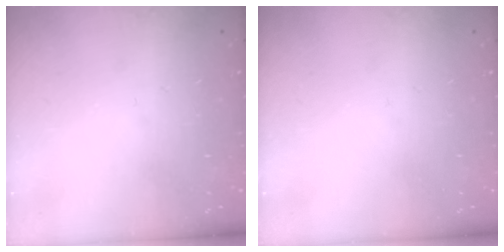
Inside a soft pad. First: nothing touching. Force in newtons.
{"total": 0.0}